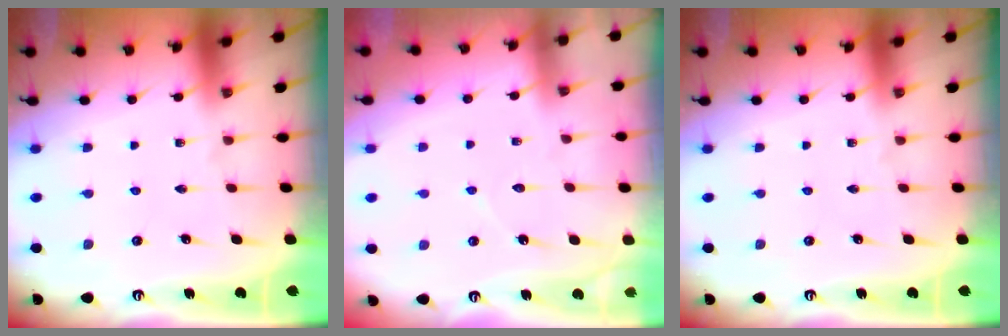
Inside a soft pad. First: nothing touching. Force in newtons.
{"total": 5.0, "press": 5.0, "slide": 0.5}
{"total": 0.0}